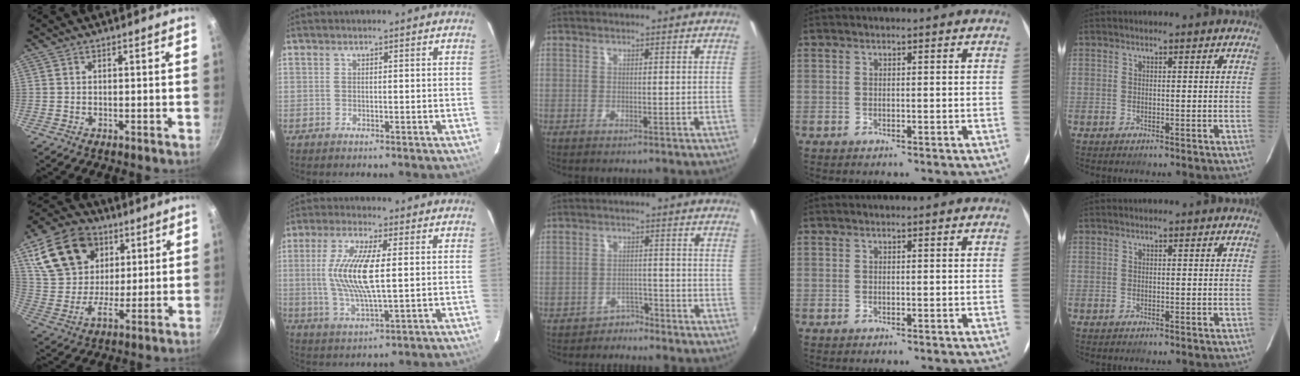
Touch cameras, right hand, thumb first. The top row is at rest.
{"thumb": {"total": 17.8, "force": [7.6, 13.0, 9.5], "torque": [-0.152, -0.007, 0.138]}, "index": {"total": 12.5, "force": [1.2, 3.2, 12.0], "torque": [-0.238, -0.002, 0.025]}, "middle": {"total": 2.7, "force": [-2.4, 1.2, -0.4], "torque": [0.007, 0.010, -0.040]}}